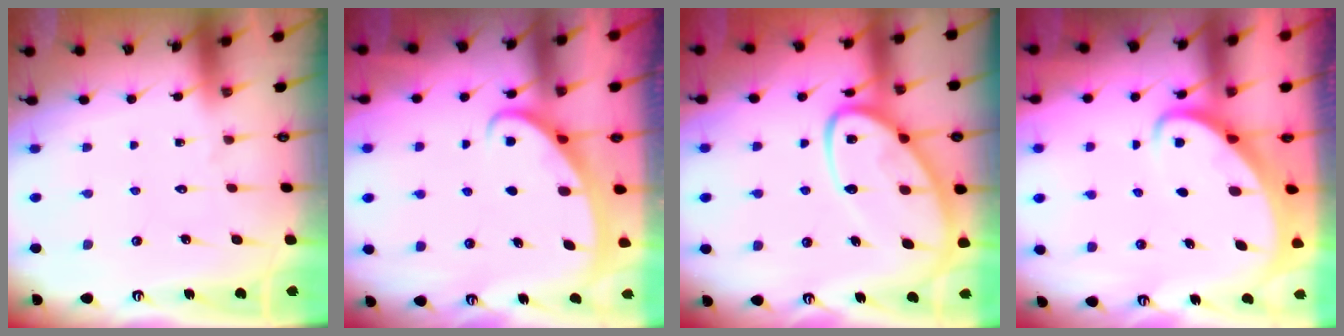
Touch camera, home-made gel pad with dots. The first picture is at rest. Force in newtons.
{"total": 2.5, "press": 2.5, "slide": 0.4}
{"total": 15.5, "press": 15.4, "slide": 1.5}
{"total": 3.6, "press": 3.6, "slide": 0.4}